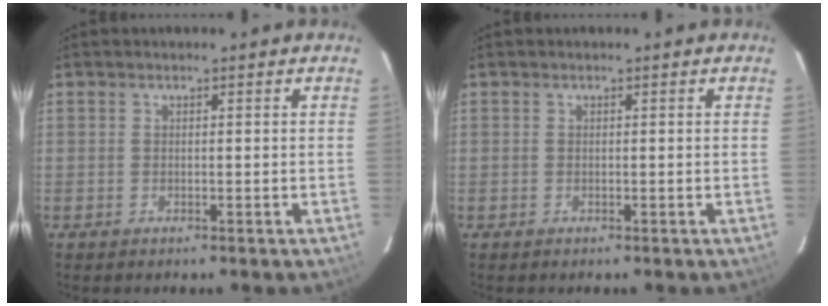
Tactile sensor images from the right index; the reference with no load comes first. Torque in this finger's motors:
{"motor_torque": [0.00, 0.00, 0.00, 0.00]}